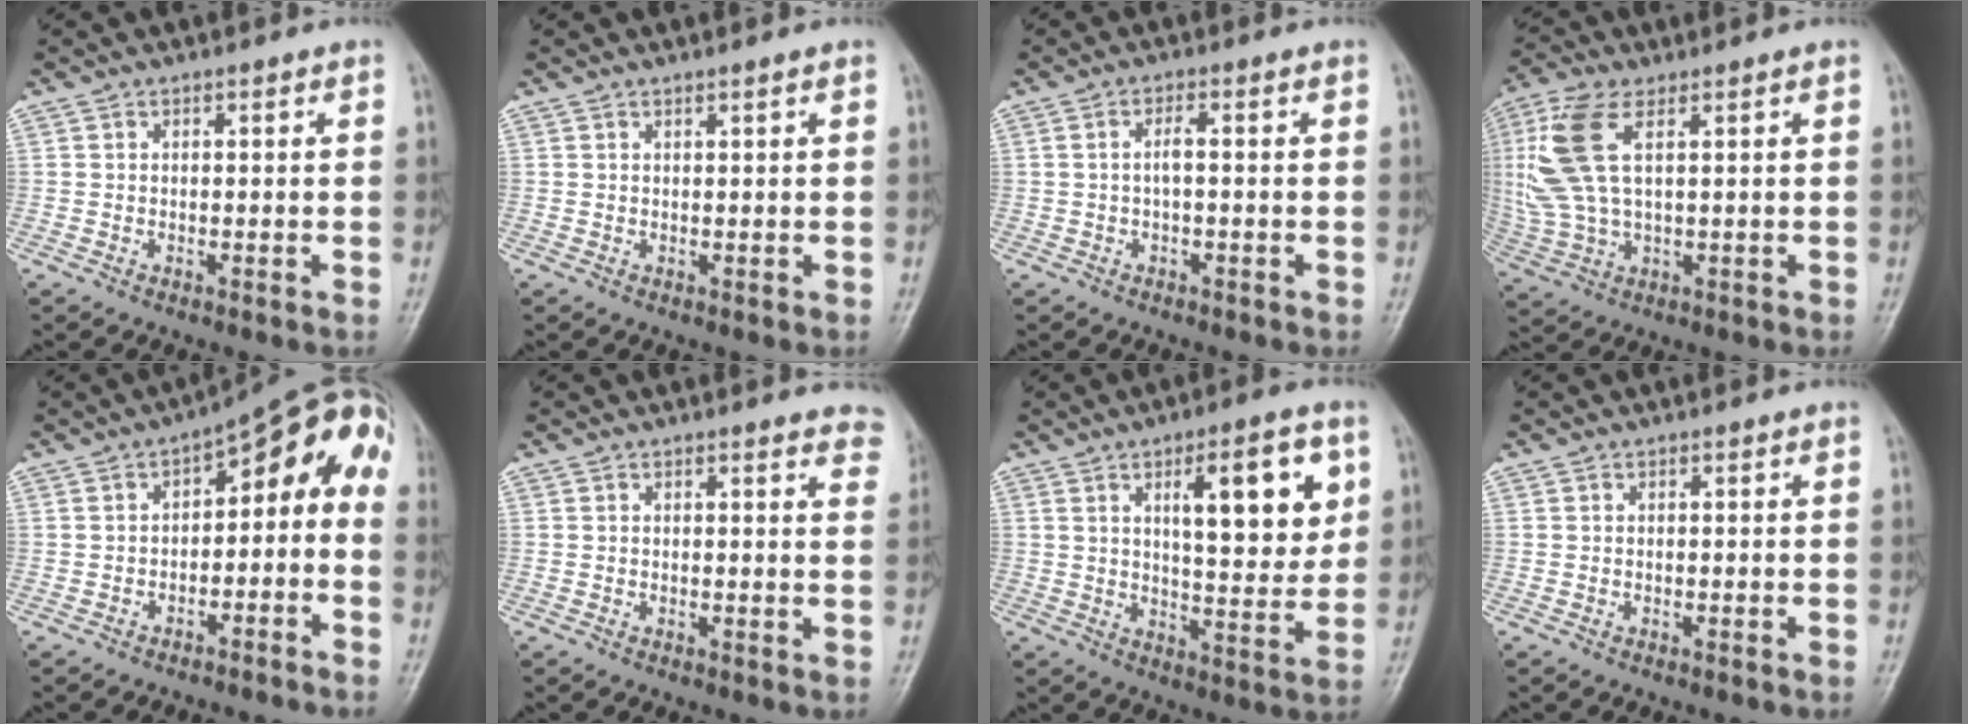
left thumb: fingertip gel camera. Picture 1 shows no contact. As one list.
[{"total": 0.7, "force": [0.5, -0.1, 0.5], "torque": [-0.014, -0.004, 0.012]}, {"total": 1.7, "force": [-0.3, 0.3, 1.7], "torque": [-0.033, 0.012, -0.004]}, {"total": 11.9, "force": [3.3, 5.4, 10.1], "torque": [-0.247, 0.009, 0.073]}, {"total": 10.9, "force": [-2.4, 6.1, 8.6], "torque": [-0.075, 0.073, -0.041]}, {"total": 5.6, "force": [4.7, 1.7, 2.6], "torque": [-0.004, -0.016, 0.034]}, {"total": 17.2, "force": [5.7, 5.7, 15.2], "torque": [-0.188, -0.018, 0.083]}, {"total": 0.0}]